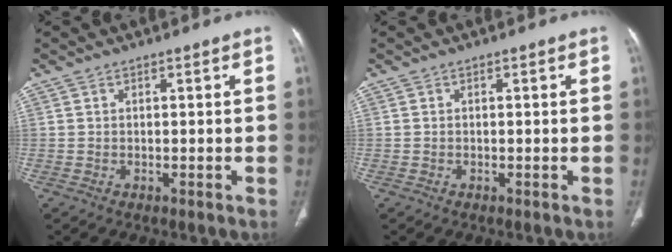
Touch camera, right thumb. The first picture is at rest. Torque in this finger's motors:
{"motor_torque": [0.00, 0.06, -0.08, 0.00, 0.00]}